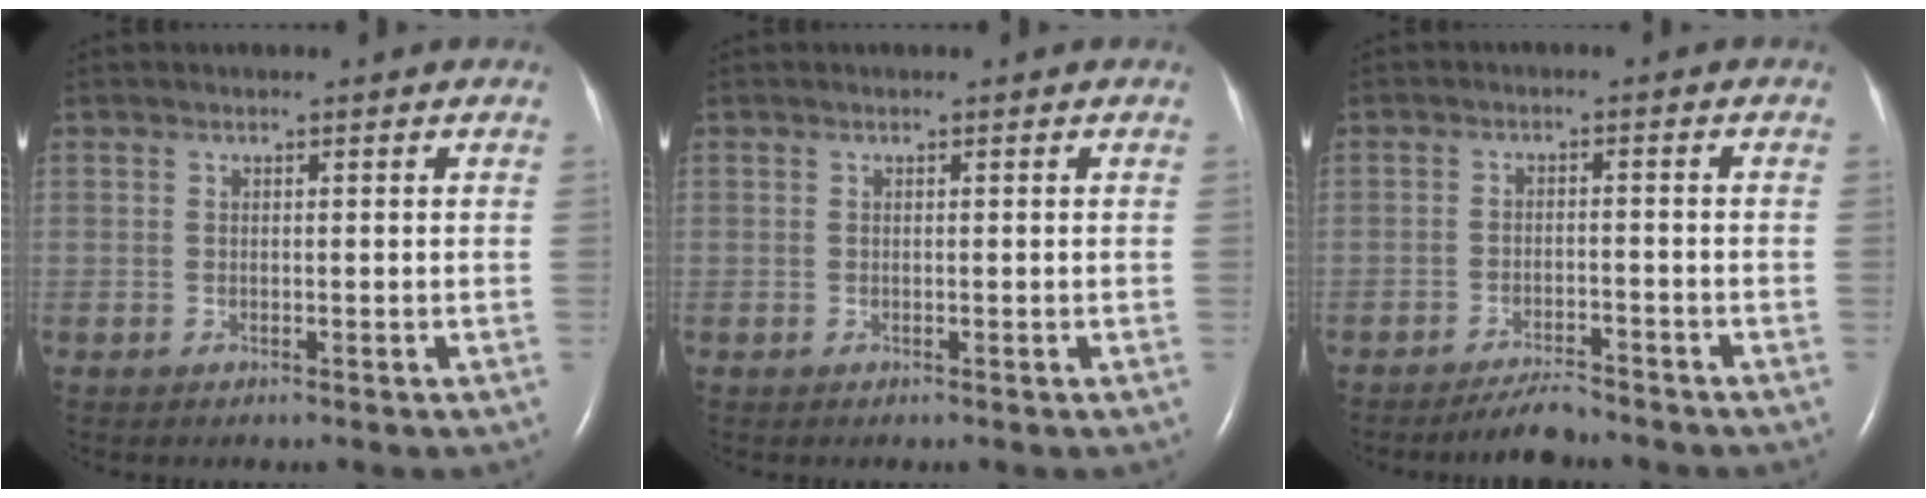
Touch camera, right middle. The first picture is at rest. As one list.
[{"total": 0.0}, {"total": 4.0, "force": [-3.8, 0.5, 1.3], "torque": [-0.027, -0.013, -0.065]}]